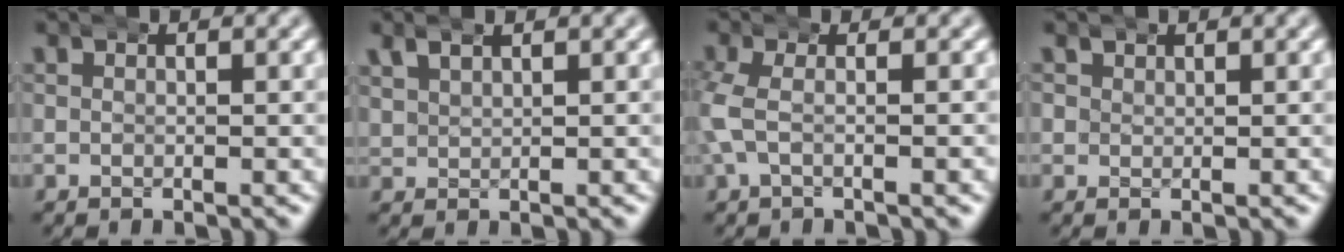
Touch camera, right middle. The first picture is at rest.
{"total": 1.6, "force": [1.2, 1.0, 0.5], "torque": [-0.014, 0.002, 0.028]}
{"total": 3.2, "force": [-0.1, 2.1, 2.5], "torque": [-0.062, 0.014, -0.009]}
{"total": 0.9, "force": [0.6, 0.6, -0.1], "torque": [0.001, -0.002, 0.014]}